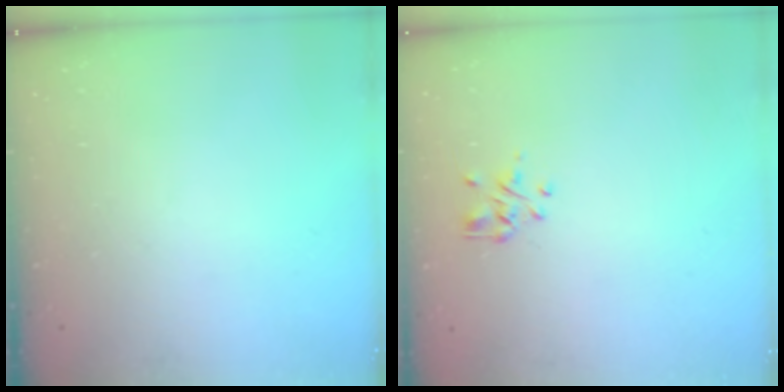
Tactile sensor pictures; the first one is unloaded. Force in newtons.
{"total": 1.3, "press": 1.2, "slide": 0.5}